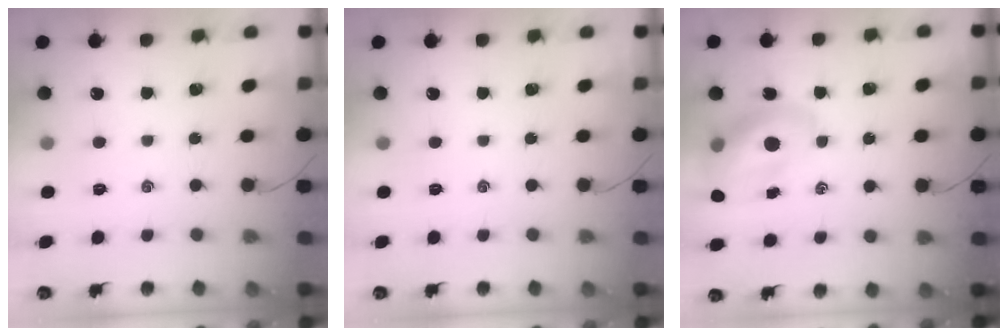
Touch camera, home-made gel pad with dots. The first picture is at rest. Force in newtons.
{"total": 0.0}
{"total": 14.2, "press": 13.6, "slide": 4.1}